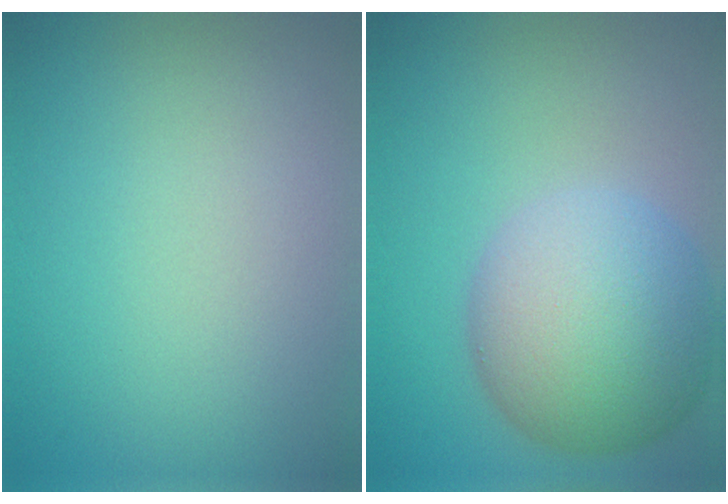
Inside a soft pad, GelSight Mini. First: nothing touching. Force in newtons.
{"total": 9.3, "press": 9.3, "slide": 0.4}